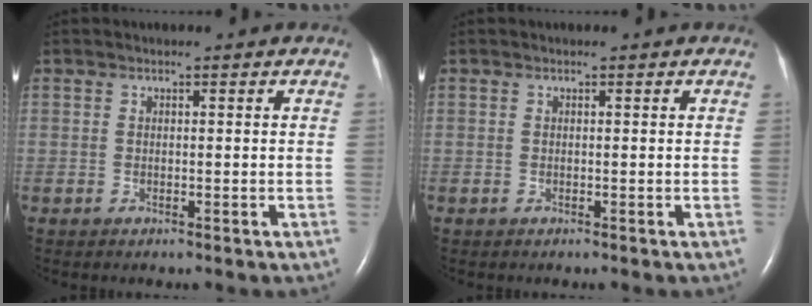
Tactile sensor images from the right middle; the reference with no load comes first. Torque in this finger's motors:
{"motor_torque": [0.02, -0.04, 0.02, 0.00]}